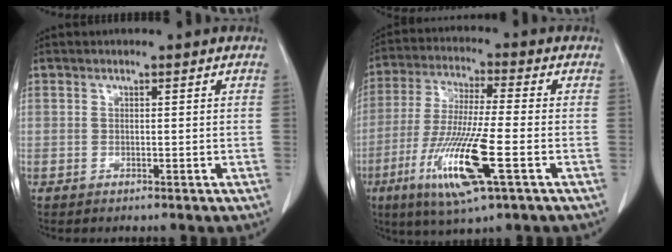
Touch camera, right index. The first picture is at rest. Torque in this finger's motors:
{"motor_torque": [1.36, -0.58, 0.41, 0.19]}